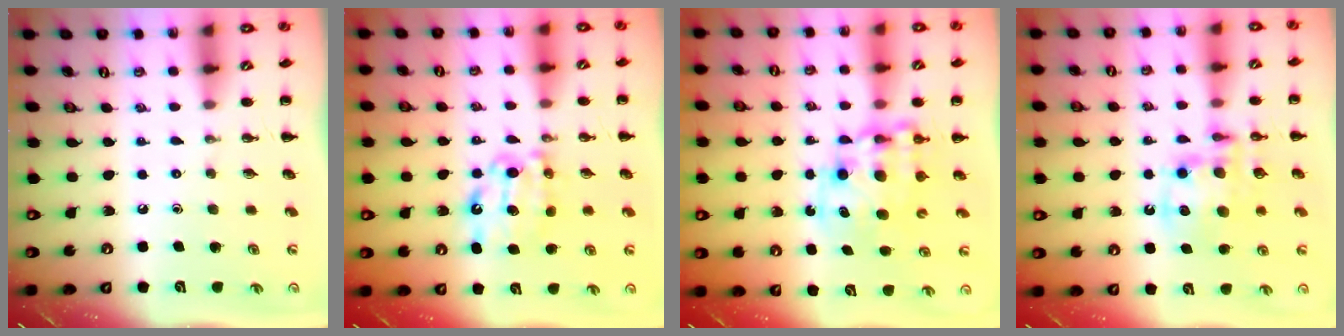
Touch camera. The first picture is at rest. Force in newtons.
{"total": 10.0, "press": 10.0, "slide": 0.8}
{"total": 11.1, "press": 10.7, "slide": 2.8}
{"total": 12.2, "press": 11.7, "slide": 3.2}